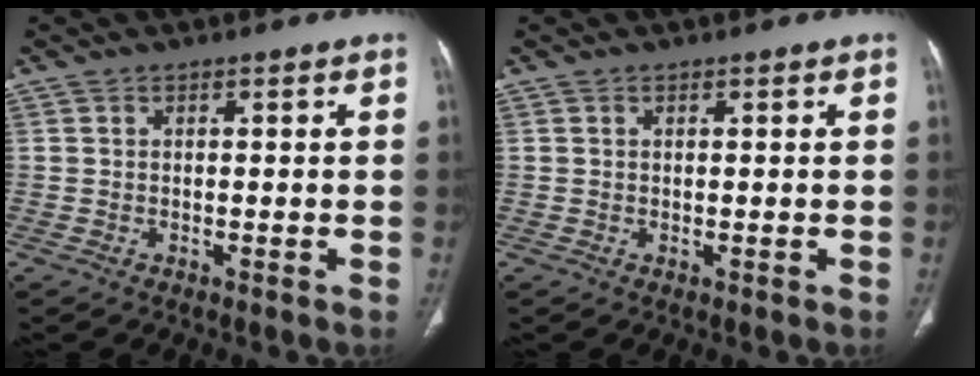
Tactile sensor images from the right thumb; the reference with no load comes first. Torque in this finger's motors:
{"motor_torque": [0.15, 0.07, 0.18, 0.01, -0.06]}